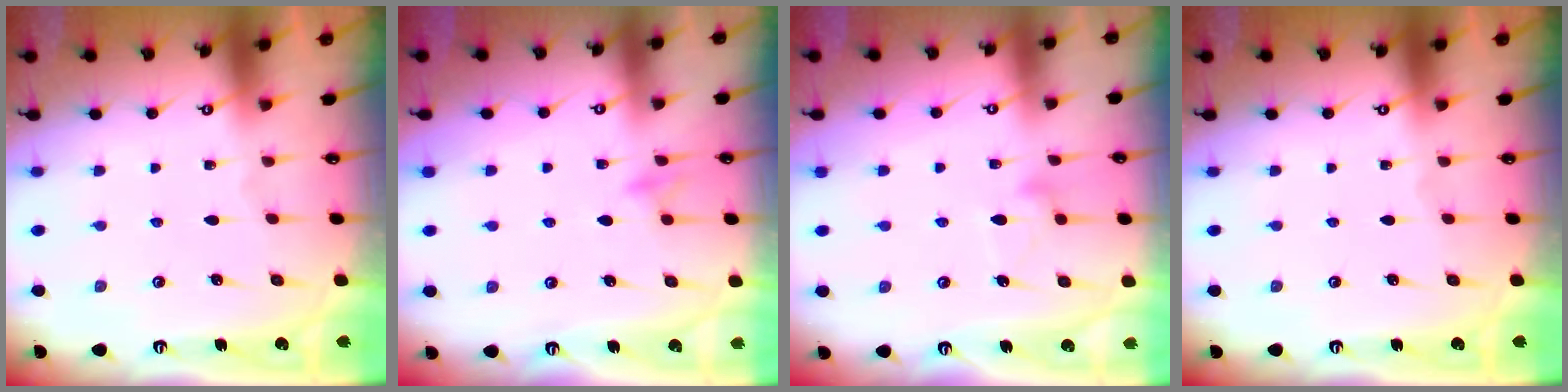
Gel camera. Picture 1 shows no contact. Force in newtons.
{"total": 8.7, "press": 8.6, "slide": 0.9}
{"total": 11.3, "press": 11.2, "slide": 0.6}
{"total": 0.0}